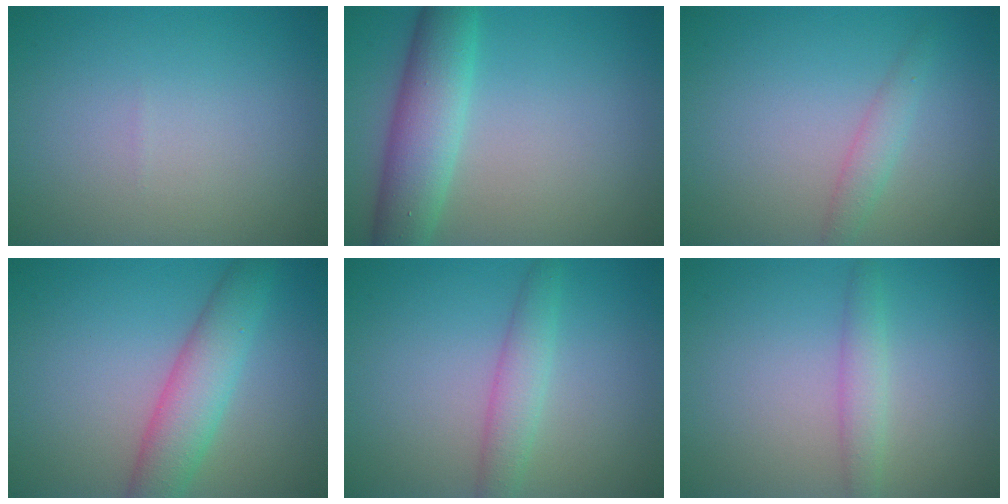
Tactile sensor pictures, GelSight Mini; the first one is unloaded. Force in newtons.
{"total": 5.8, "press": 5.8, "slide": 0.1}
{"total": 1.6, "press": 1.6, "slide": 0.0}
{"total": 4.9, "press": 4.9, "slide": 0.2}
{"total": 2.6, "press": 2.6, "slide": 0.0}
{"total": 1.8, "press": 1.8, "slide": 0.1}